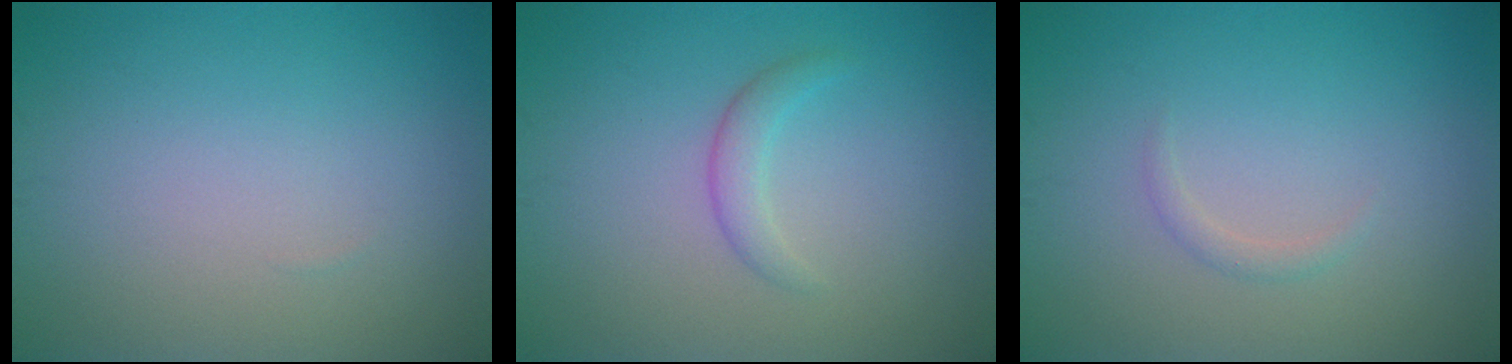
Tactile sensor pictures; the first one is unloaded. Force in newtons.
{"total": 1.7, "press": 1.7, "slide": 0.2}
{"total": 0.8, "press": 0.8, "slide": 0.1}